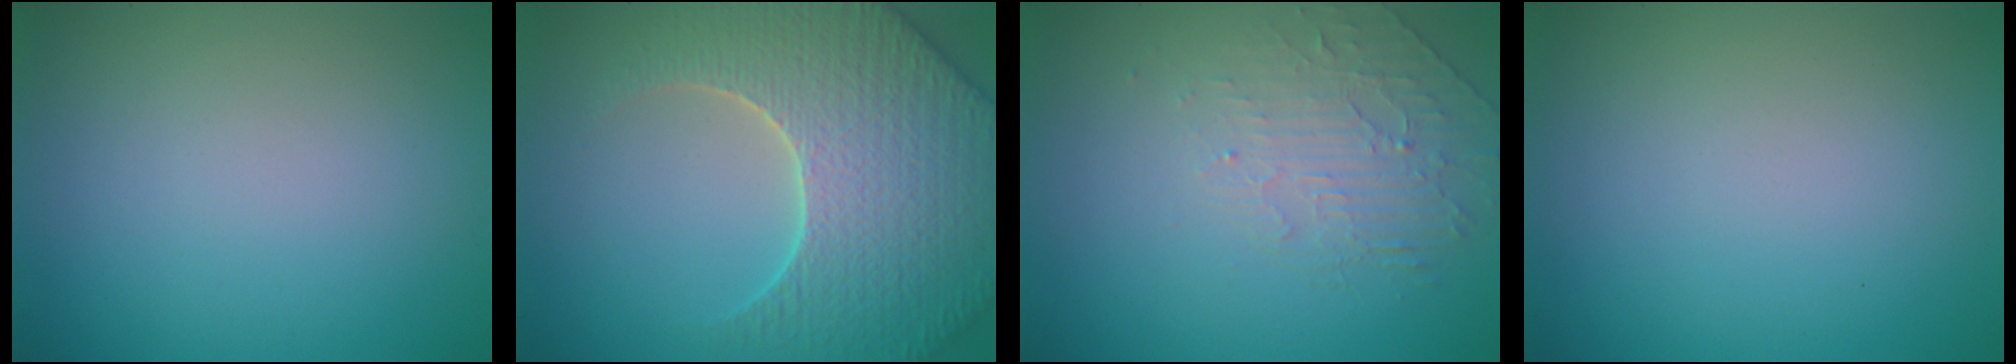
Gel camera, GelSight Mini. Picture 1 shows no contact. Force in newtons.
{"total": 7.7, "press": 7.4, "slide": 2.2}
{"total": 2.1, "press": 1.2, "slide": 1.7}
{"total": 0.0}